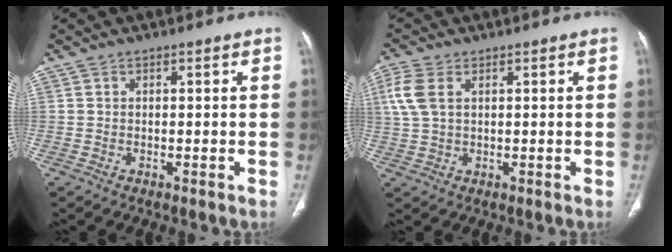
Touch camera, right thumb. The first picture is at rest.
{"total": 5.9, "force": [1.9, 3.5, 4.4], "torque": [-0.121, 0.010, 0.041]}